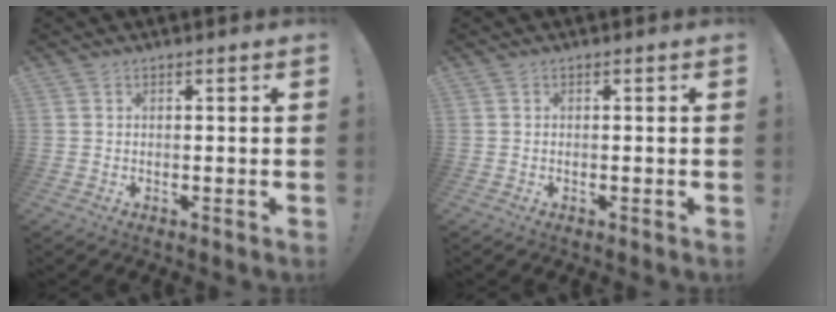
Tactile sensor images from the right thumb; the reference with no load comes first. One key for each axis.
{"total": 0.0}